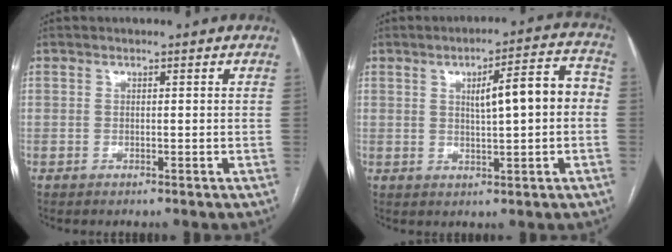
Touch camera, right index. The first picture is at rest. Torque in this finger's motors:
{"motor_torque": [0.34, 0.07, 0.20, 0.09]}